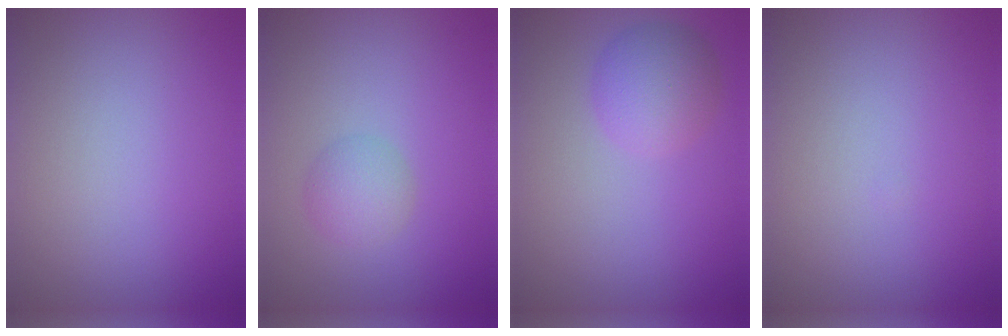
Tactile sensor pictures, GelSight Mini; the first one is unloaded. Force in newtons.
{"total": 2.2, "press": 2.2, "slide": 0.1}
{"total": 3.4, "press": 3.4, "slide": 0.1}
{"total": 0.0}